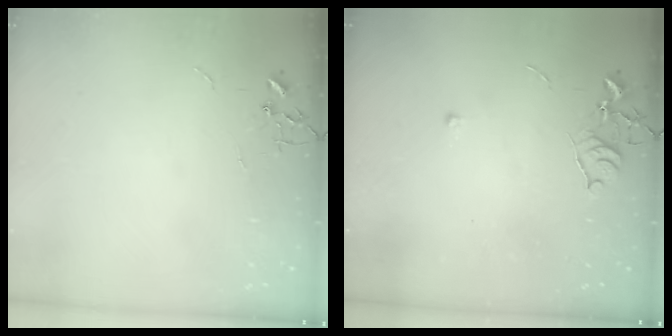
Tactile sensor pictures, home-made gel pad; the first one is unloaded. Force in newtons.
{"total": 5.5, "press": 5.4, "slide": 0.8}